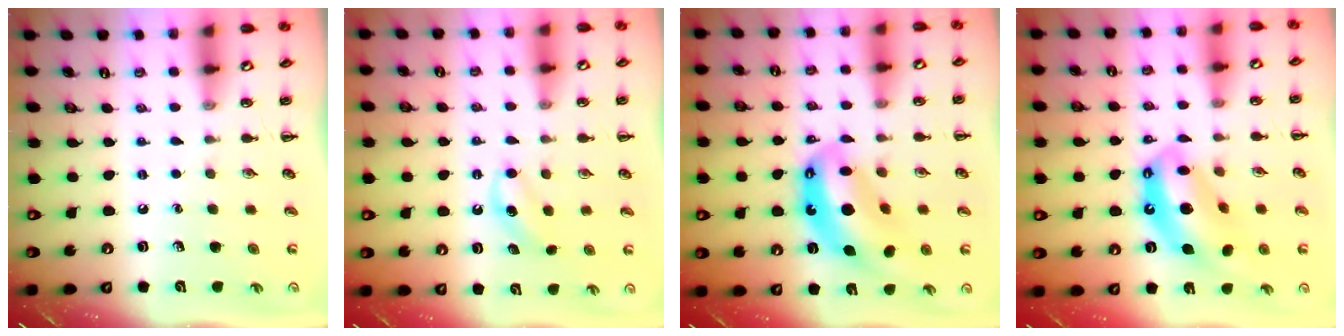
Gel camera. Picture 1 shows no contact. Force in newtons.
{"total": 5.4, "press": 5.2, "slide": 1.5}
{"total": 14.5, "press": 13.9, "slide": 4.1}
{"total": 14.1, "press": 13.5, "slide": 4.0}